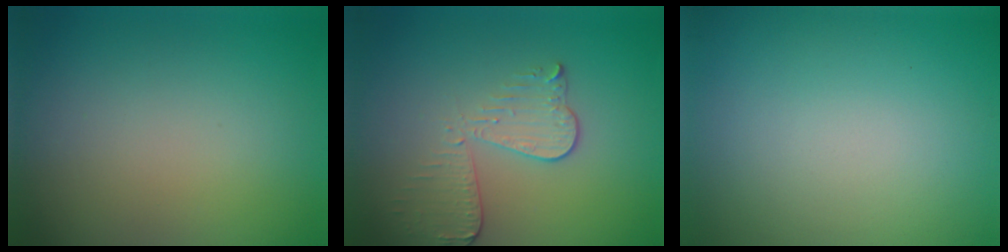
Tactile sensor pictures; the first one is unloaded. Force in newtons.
{"total": 3.4, "press": 3.0, "slide": 1.6}
{"total": 0.0}